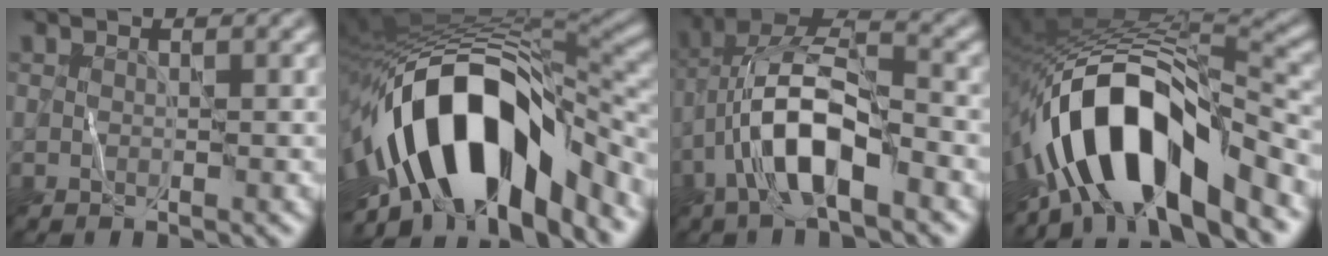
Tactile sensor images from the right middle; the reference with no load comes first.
{"total": 16.3, "force": [-4.6, 8.0, 13.5], "torque": [-0.217, 0.017, -0.087]}
{"total": 8.3, "force": [-3.1, 3.2, 7.0], "torque": [-0.137, 0.013, -0.062]}
{"total": 12.6, "force": [-6.0, 4.8, 10.0], "torque": [-0.159, 0.014, -0.112]}